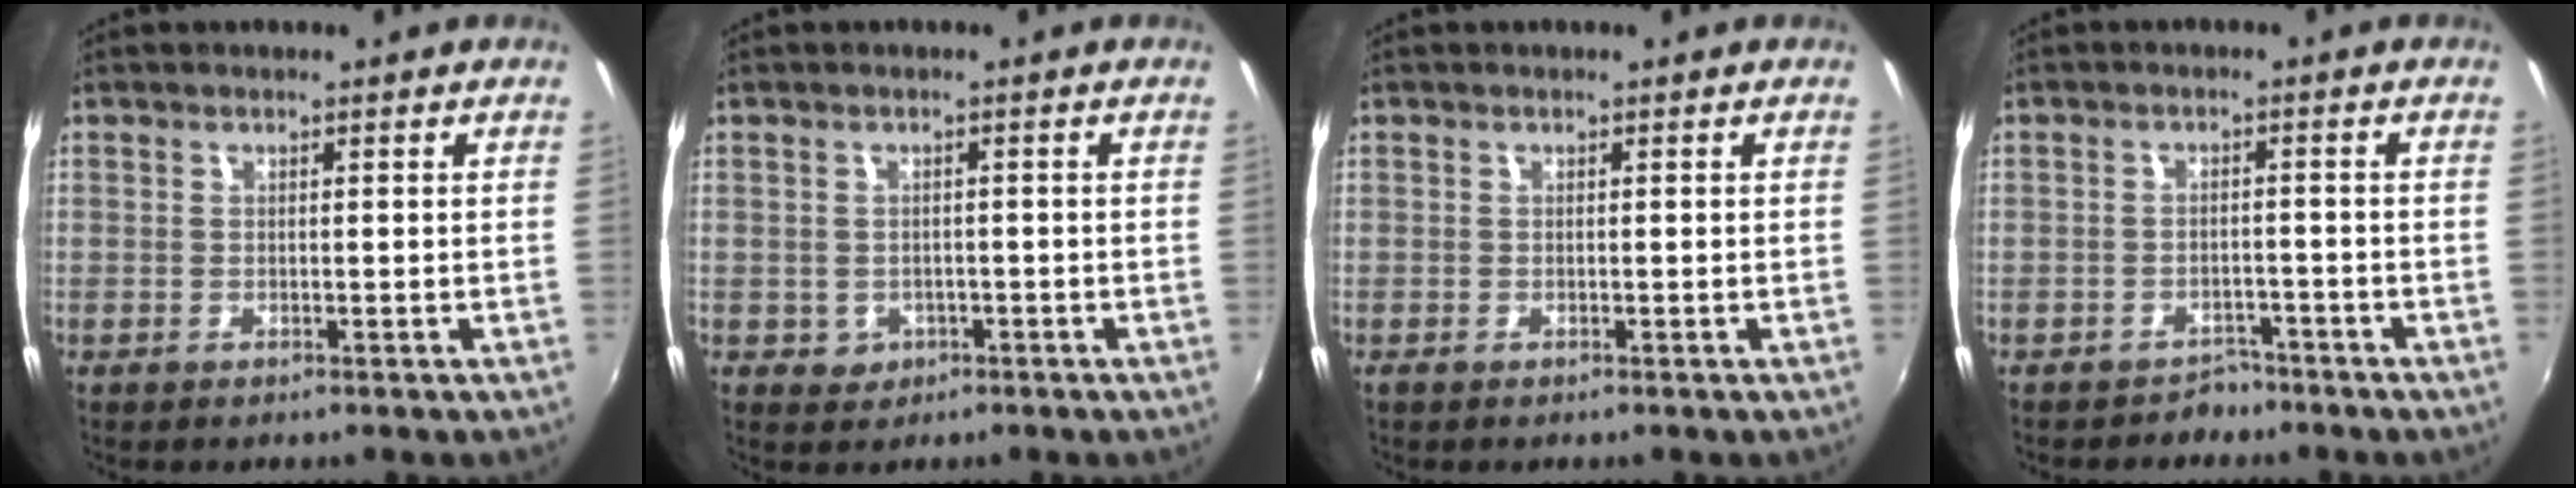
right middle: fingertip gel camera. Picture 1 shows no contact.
{"total": 2.6, "force": [-0.7, 2.4, 0.7], "torque": [-0.018, -0.001, -0.005]}
{"total": 0.0}
{"total": 3.3, "force": [-2.8, 1.8, 0.0], "torque": [-0.005, 0.004, -0.041]}